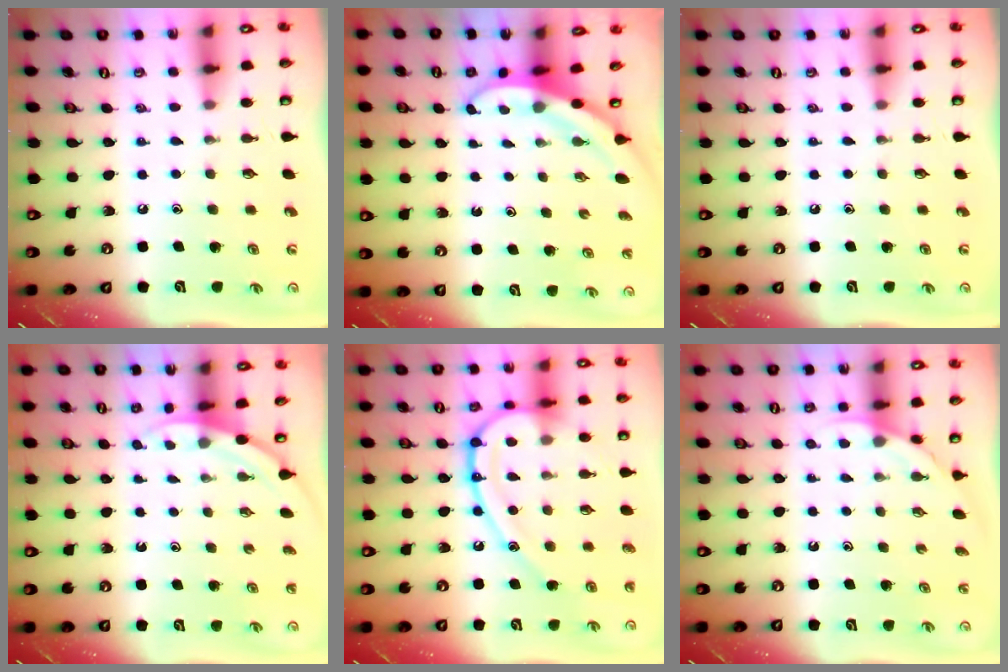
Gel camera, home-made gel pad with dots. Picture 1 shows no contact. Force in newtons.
{"total": 3.6, "press": 3.6, "slide": 0.1}
{"total": 0.0}
{"total": 2.6, "press": 2.6, "slide": 0.1}
{"total": 17.9, "press": 17.9, "slide": 1.6}
{"total": 2.5, "press": 2.5, "slide": 0.2}